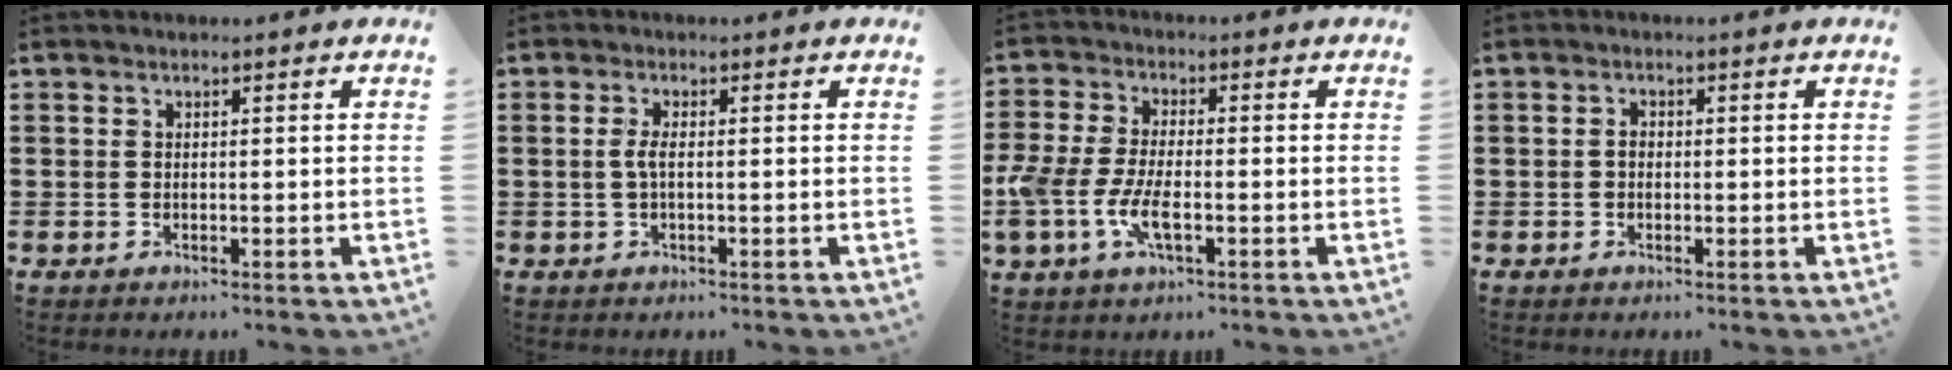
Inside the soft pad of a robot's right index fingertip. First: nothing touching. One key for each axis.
{"total": 2.0, "fx": -0.2, "fy": 0.5, "fz": 1.9, "tx": -0.053, "ty": -0.005, "tz": -0.011}
{"total": 6.7, "fx": -2.1, "fy": 2.8, "fz": 5.7, "tx": -0.140, "ty": -0.009, "tz": -0.045}
{"total": 1.2, "fx": -0.2, "fy": 0.8, "fz": 0.9, "tx": -0.019, "ty": 0.002, "tz": -0.004}